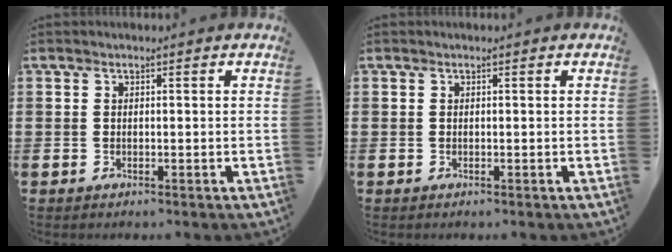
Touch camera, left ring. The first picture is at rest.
{"total": 0.0}